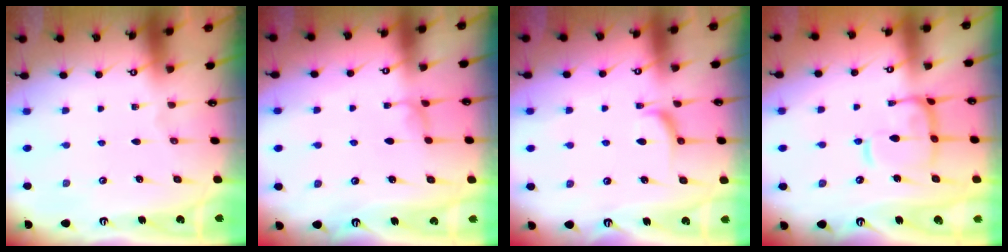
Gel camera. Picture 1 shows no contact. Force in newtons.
{"total": 2.3, "press": 2.2, "slide": 0.3}
{"total": 2.7, "press": 2.6, "slide": 0.5}
{"total": 6.6, "press": 6.5, "slide": 0.8}